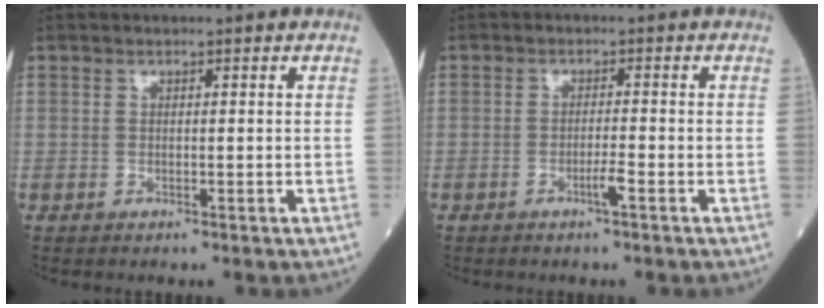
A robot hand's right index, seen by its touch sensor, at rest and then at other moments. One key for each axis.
{"total": 1.9, "fx": -1.1, "fy": -0.2, "fz": 1.6, "tx": -0.031, "ty": -0.002, "tz": -0.020}